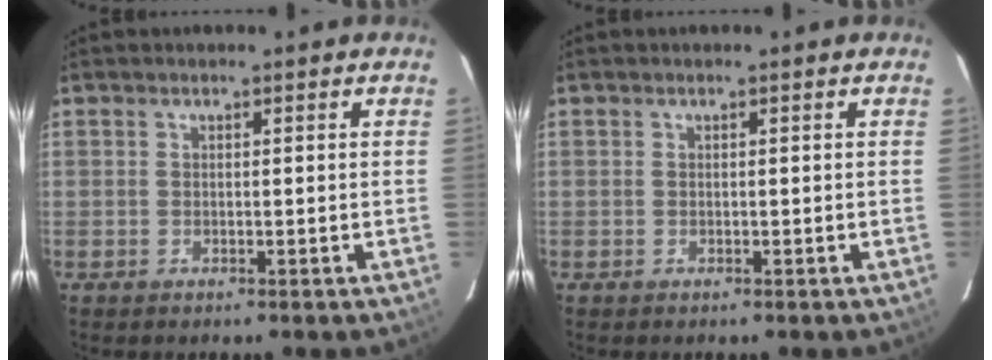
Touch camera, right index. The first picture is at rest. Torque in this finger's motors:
{"motor_torque": [0.00, 0.00, 0.00, 0.00]}